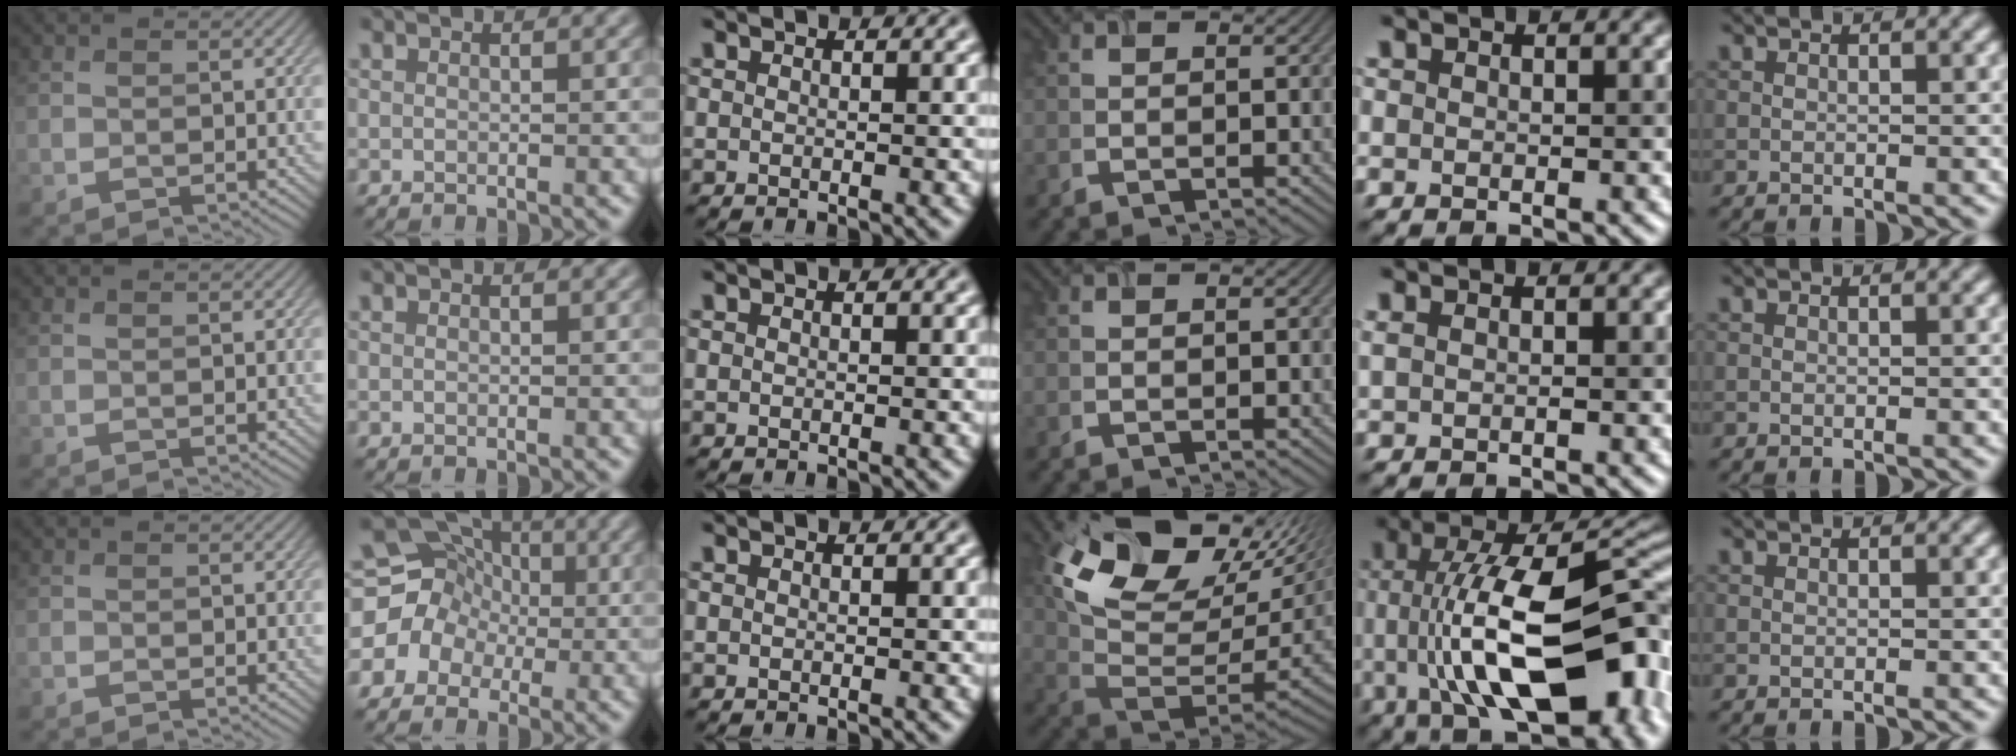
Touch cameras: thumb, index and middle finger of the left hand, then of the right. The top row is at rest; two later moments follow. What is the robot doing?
{"motion": "extract", "object": "airpods case & airpods"}